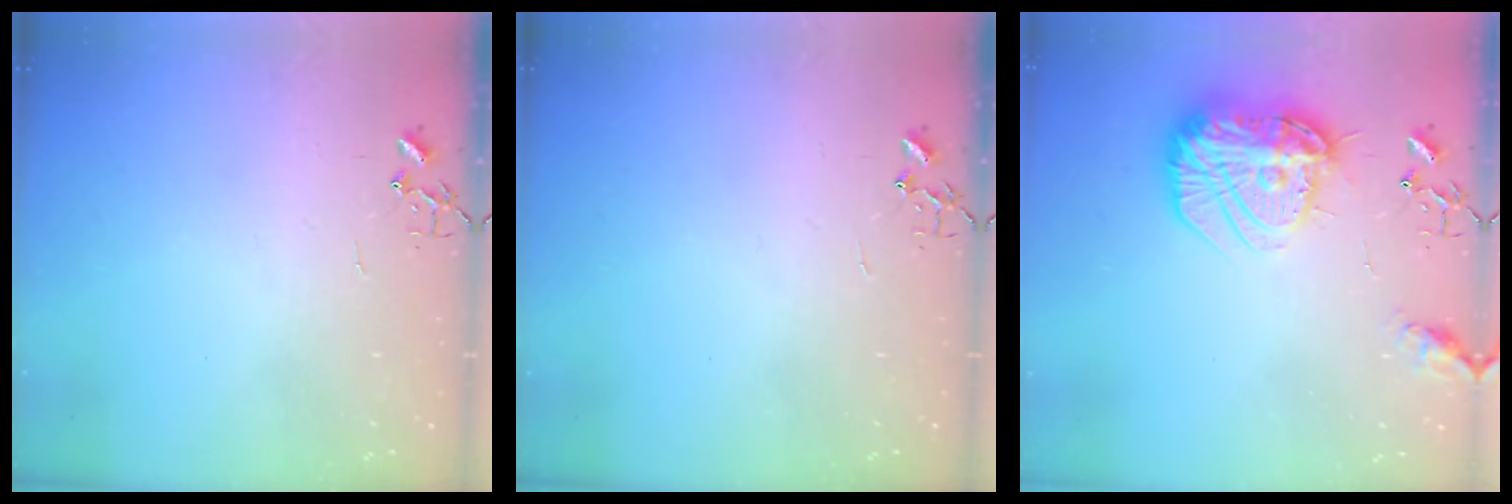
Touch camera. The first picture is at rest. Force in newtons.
{"total": 0.0}
{"total": 19.3, "press": 19.2, "slide": 1.6}